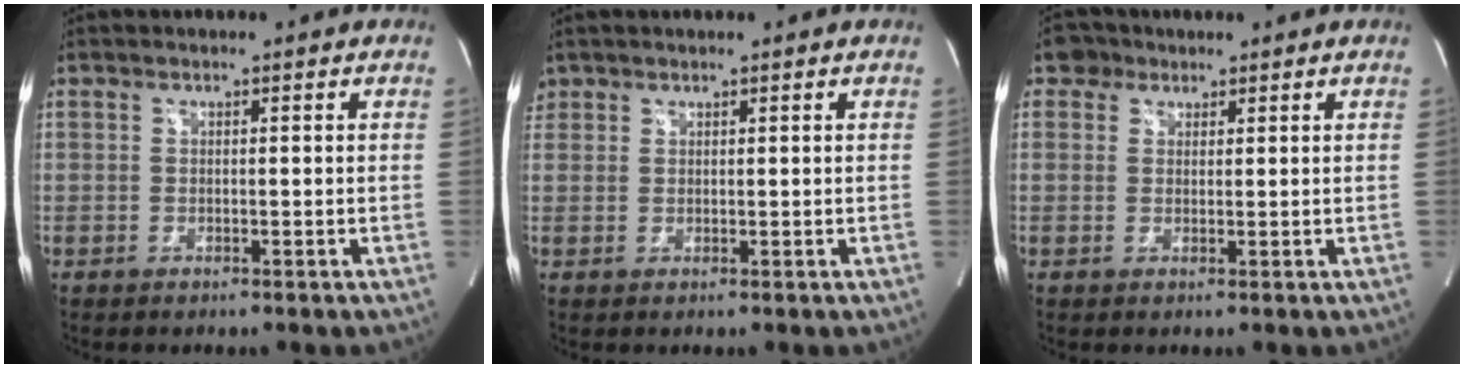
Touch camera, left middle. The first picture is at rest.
{"total": 1.7, "force": [1.2, 1.2, 0.0], "torque": [0.006, 0.012, 0.022]}
{"total": 2.8, "force": [1.6, 2.2, 0.3], "torque": [-0.004, 0.012, 0.024]}